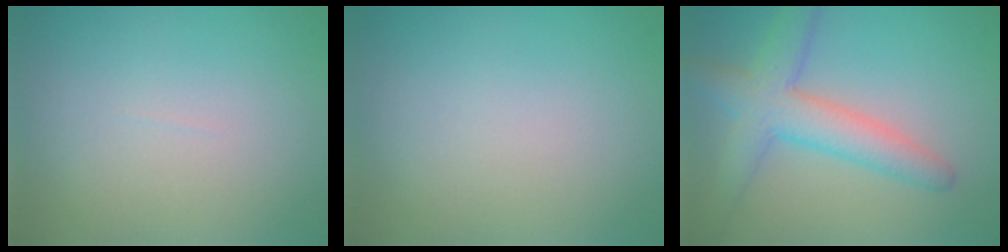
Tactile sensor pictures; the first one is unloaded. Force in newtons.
{"total": 0.0}
{"total": 5.3, "press": 5.3, "slide": 0.1}